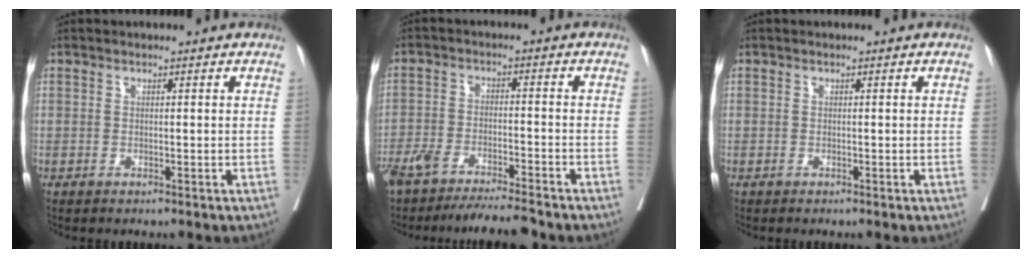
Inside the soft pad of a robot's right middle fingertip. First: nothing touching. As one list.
[{"total": 11.0, "force": [-9.9, 0.8, 4.8], "torque": [-0.074, -0.005, -0.157]}, {"total": 0.0}]